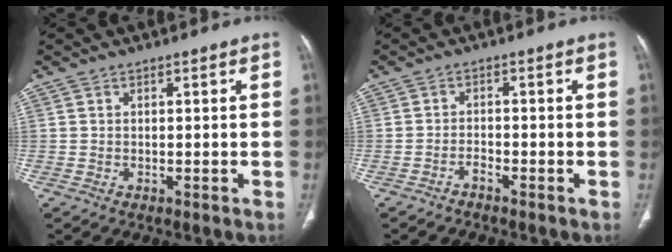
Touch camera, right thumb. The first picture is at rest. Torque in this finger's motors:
{"motor_torque": [-0.59, -0.27, -0.07, 0.12, 0.00]}